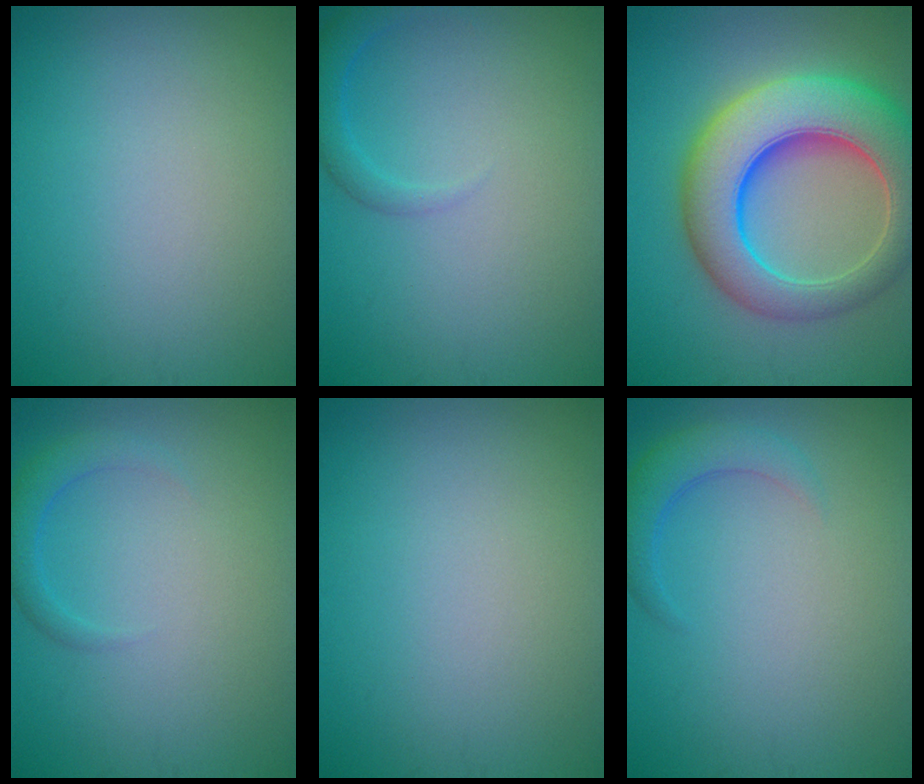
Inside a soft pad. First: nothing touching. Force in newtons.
{"total": 1.8, "press": 1.8, "slide": 0.2}
{"total": 11.4, "press": 11.4, "slide": 0.4}
{"total": 1.8, "press": 1.8, "slide": 0.1}
{"total": 0.0}
{"total": 2.7, "press": 2.6, "slide": 0.3}